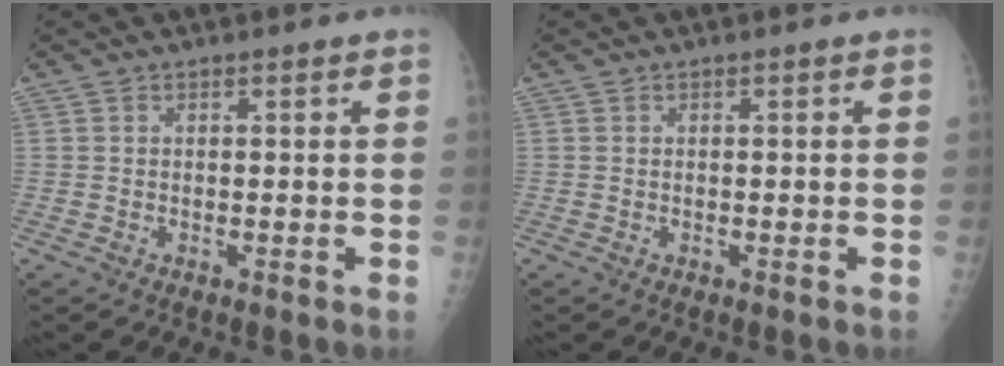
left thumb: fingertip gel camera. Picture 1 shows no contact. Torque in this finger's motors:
{"motor_torque": [0.00, 0.01, -0.06, -0.07, 0.00]}